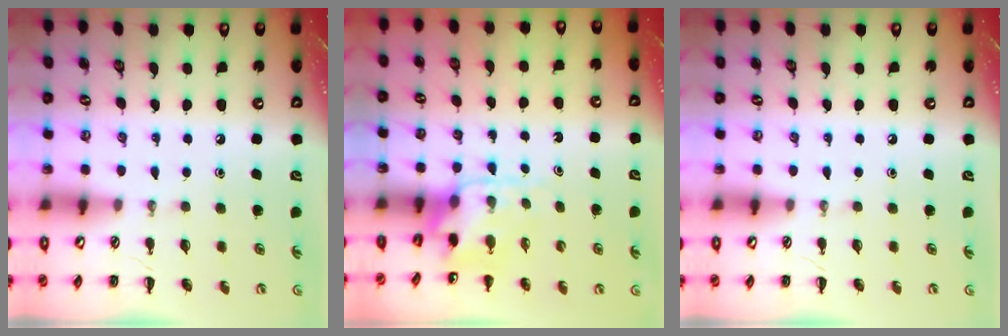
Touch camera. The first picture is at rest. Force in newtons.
{"total": 4.8, "press": 4.8, "slide": 0.3}
{"total": 0.0}